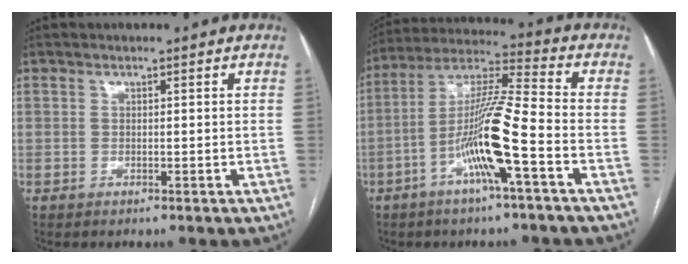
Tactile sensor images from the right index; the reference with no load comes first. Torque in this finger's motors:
{"motor_torque": [1.48, -0.66, 0.43, 0.21]}